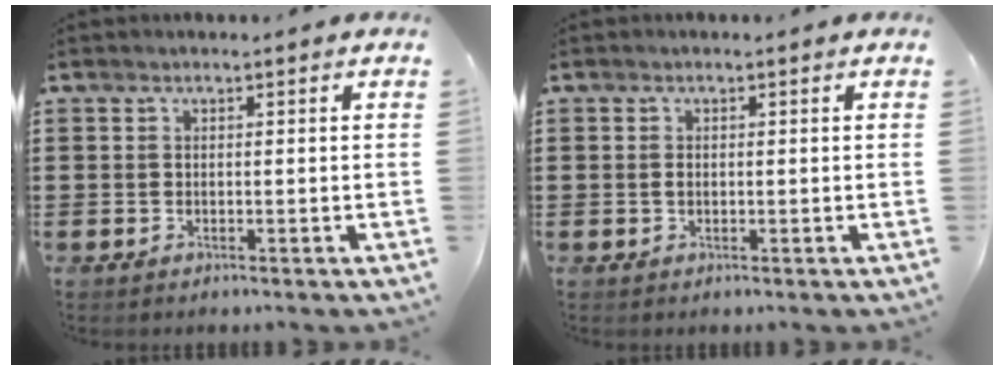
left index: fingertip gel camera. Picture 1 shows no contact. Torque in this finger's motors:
{"motor_torque": [0.22, 0.25, 0.12, 0.00]}